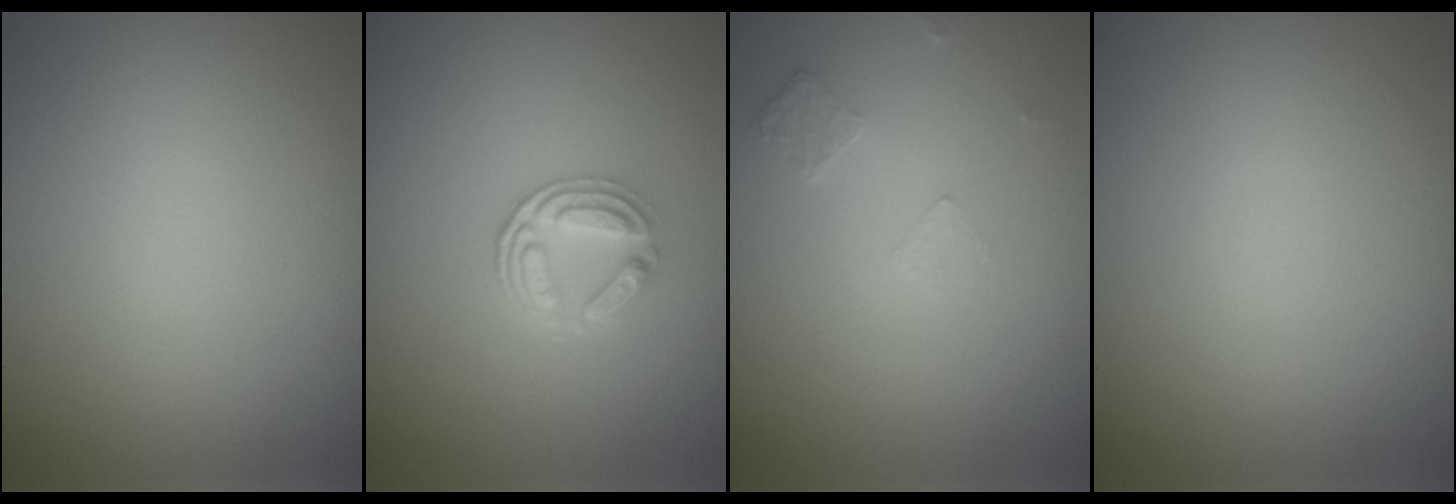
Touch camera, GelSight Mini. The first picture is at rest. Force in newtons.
{"total": 2.9, "press": 2.5, "slide": 1.6}
{"total": 0.8, "press": 0.6, "slide": 0.5}
{"total": 0.0}